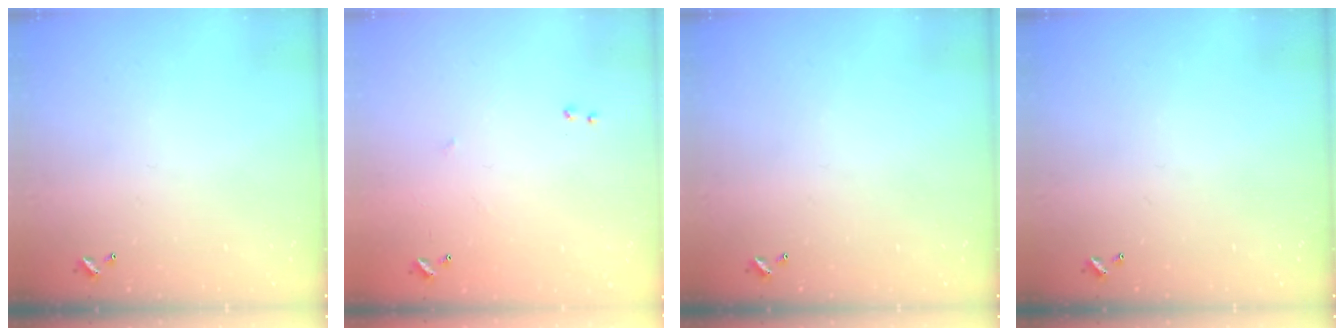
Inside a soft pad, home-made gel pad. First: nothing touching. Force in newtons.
{"total": 6.4, "press": 6.3, "slide": 0.8}
{"total": 0.0}
{"total": 0.0}